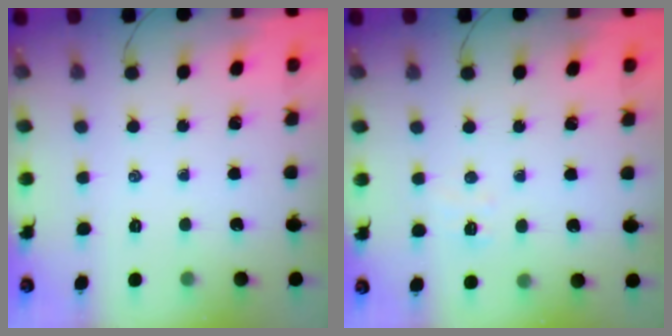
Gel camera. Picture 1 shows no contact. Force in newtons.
{"total": 4.0, "press": 3.9, "slide": 1.0}